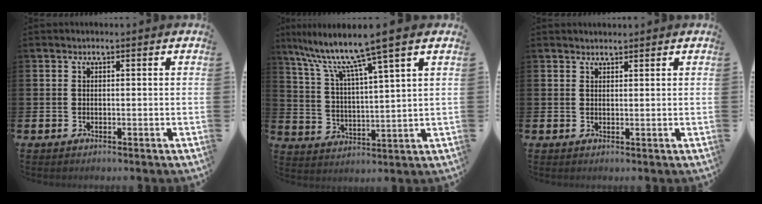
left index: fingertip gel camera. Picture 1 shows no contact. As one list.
[{"total": 9.8, "force": [7.9, 0.2, 5.9], "torque": [-0.133, -0.044, 0.127]}, {"total": 1.6, "force": [1.5, 0.5, 0.0], "torque": [0.012, -0.004, 0.026]}]